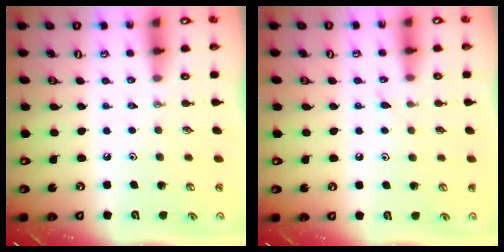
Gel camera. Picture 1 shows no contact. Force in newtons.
{"total": 7.4, "press": 7.4, "slide": 0.4}